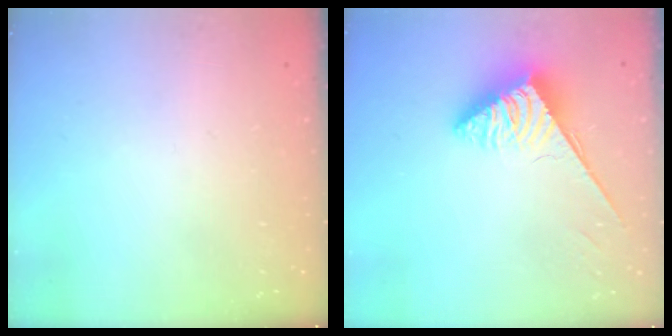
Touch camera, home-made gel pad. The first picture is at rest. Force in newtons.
{"total": 3.7, "press": 3.7, "slide": 0.6}